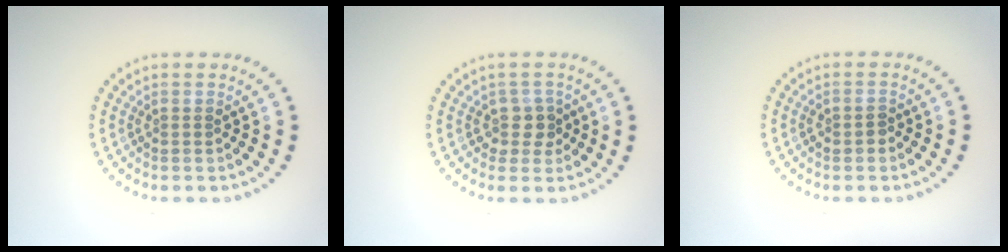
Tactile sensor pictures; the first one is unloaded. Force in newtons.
{"total": 2.0, "press": 1.7, "slide": 1.2}
{"total": 1.1, "press": 1.1, "slide": 0.2}